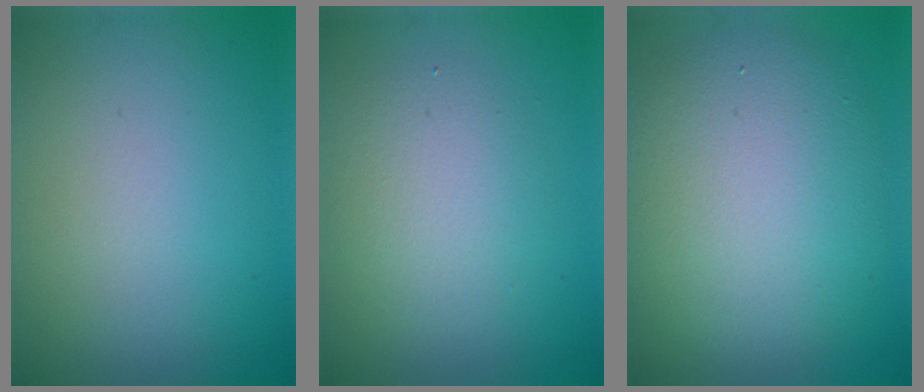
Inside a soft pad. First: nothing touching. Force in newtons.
{"total": 3.4, "press": 3.4, "slide": 0.4}
{"total": 9.4, "press": 9.4, "slide": 0.2}